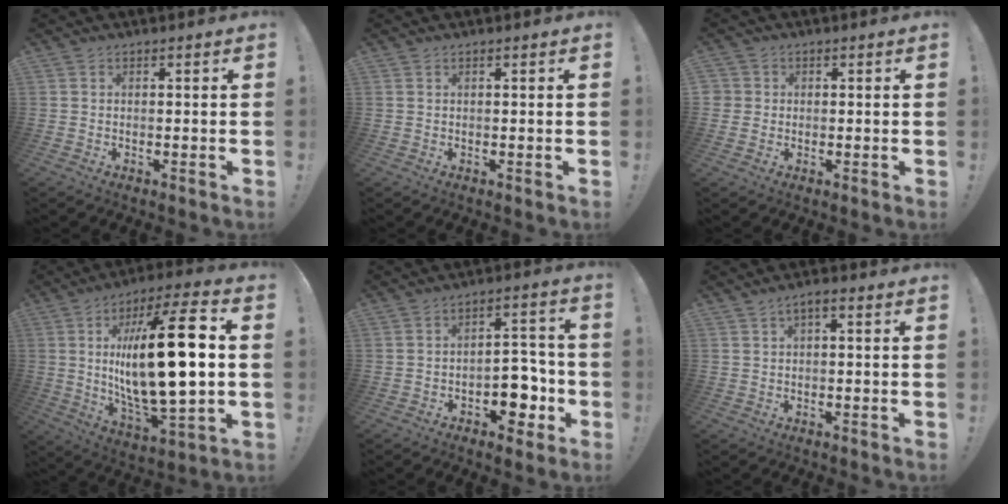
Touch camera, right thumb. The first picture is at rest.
{"total": 0.0}
{"total": 2.4, "force": [0.1, 2.4, 0.5], "torque": [-0.003, 0.002, 0.002]}
{"total": 27.1, "force": [2.0, 8.6, 25.6], "torque": [-0.456, -0.013, 0.021]}
{"total": 10.1, "force": [-4.1, 6.7, 6.3], "torque": [-0.052, 0.026, -0.064]}
{"total": 2.2, "force": [0.4, 0.8, 2.0], "torque": [-0.035, 0.004, 0.008]}